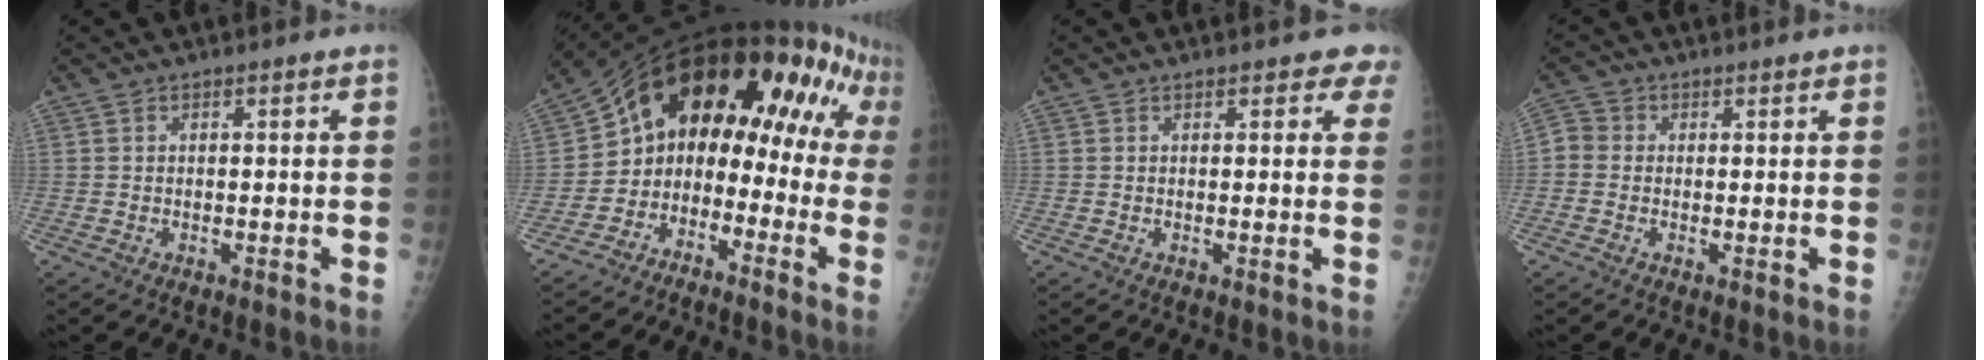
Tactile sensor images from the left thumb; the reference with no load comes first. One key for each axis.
{"total": 17.1, "fx": -2.4, "fy": 12.0, "fz": 11.9, "tx": -0.138, "ty": 0.124, "tz": -0.049}
{"total": 3.0, "fx": 2.4, "fy": 1.5, "fz": 1.1, "tx": 0.020, "ty": -0.008, "tz": 0.013}
{"total": 3.5, "fx": 0.0, "fy": 3.2, "fz": 1.4, "tx": -0.020, "ty": 0.006, "tz": -0.012}